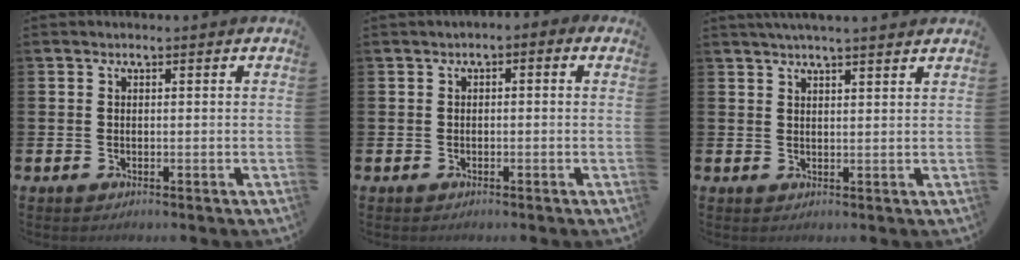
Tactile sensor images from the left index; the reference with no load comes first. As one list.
[{"total": 1.1, "force": [-0.8, 0.5, 0.4], "torque": [-0.017, 0.006, -0.017]}, {"total": 3.1, "force": [3.0, -0.3, 0.7], "torque": [-0.021, -0.007, 0.056]}]